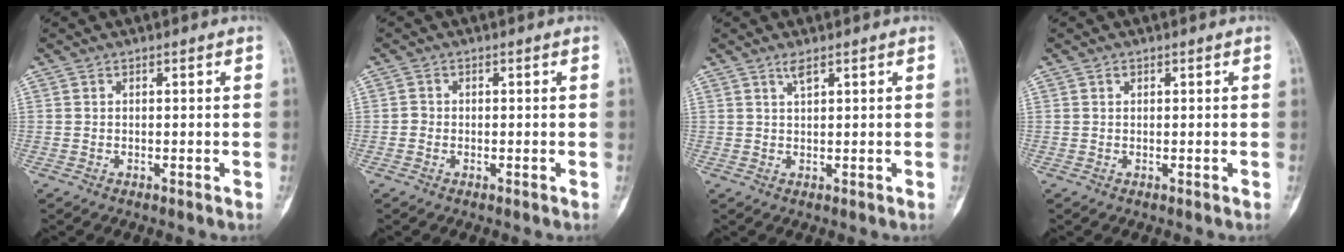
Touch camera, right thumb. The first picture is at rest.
{"total": 1.0, "force": [-0.3, 0.9, 0.2], "torque": [0.008, 0.004, -0.007]}
{"total": 1.7, "force": [1.2, 0.2, 1.1], "torque": [-0.021, -0.002, 0.026]}
{"total": 0.6, "force": [0.3, 0.4, 0.3], "torque": [-0.003, -0.001, 0.005]}